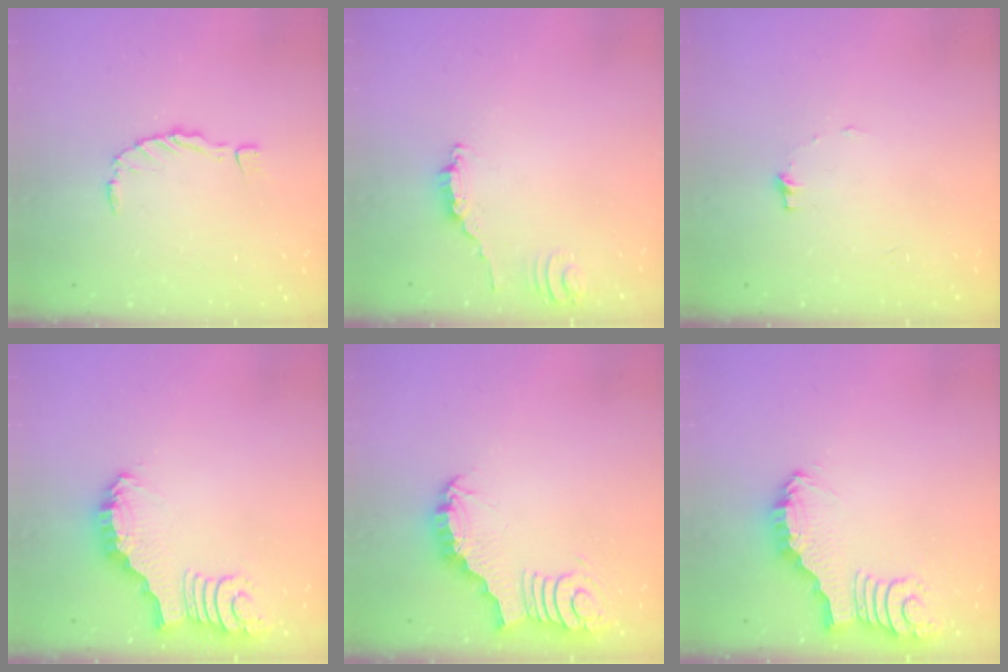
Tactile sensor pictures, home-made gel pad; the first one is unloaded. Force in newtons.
{"total": 2.6, "press": 2.6, "slide": 0.2}
{"total": 5.5, "press": 5.5, "slide": 0.5}
{"total": 2.7, "press": 2.7, "slide": 0.1}
{"total": 3.8, "press": 3.8, "slide": 0.8}
{"total": 1.7, "press": 1.6, "slide": 0.4}